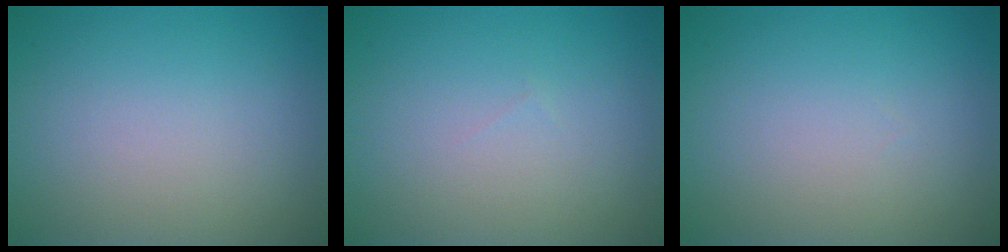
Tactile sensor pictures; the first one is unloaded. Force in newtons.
{"total": 0.0}
{"total": 0.0}